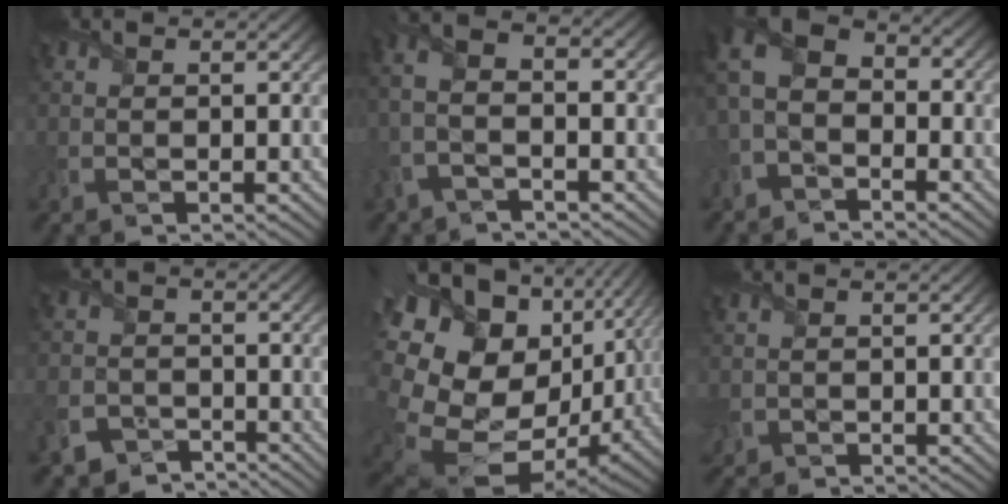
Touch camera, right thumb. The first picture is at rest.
{"total": 5.9, "force": [-1.3, 2.0, 5.4], "torque": [-0.126, 0.015, -0.041]}
{"total": 7.2, "force": [-2.0, 4.9, 5.0], "torque": [-0.127, -0.003, -0.046]}
{"total": 5.3, "force": [-4.1, 3.1, 1.3], "torque": [-0.034, -0.015, -0.083]}
{"total": 20.2, "force": [-1.2, 14.6, 13.9], "torque": [-0.333, -0.041, 0.025]}
{"total": 0.8, "force": [0.0, 0.8, 0.2], "torque": [-0.013, -0.002, -0.001]}